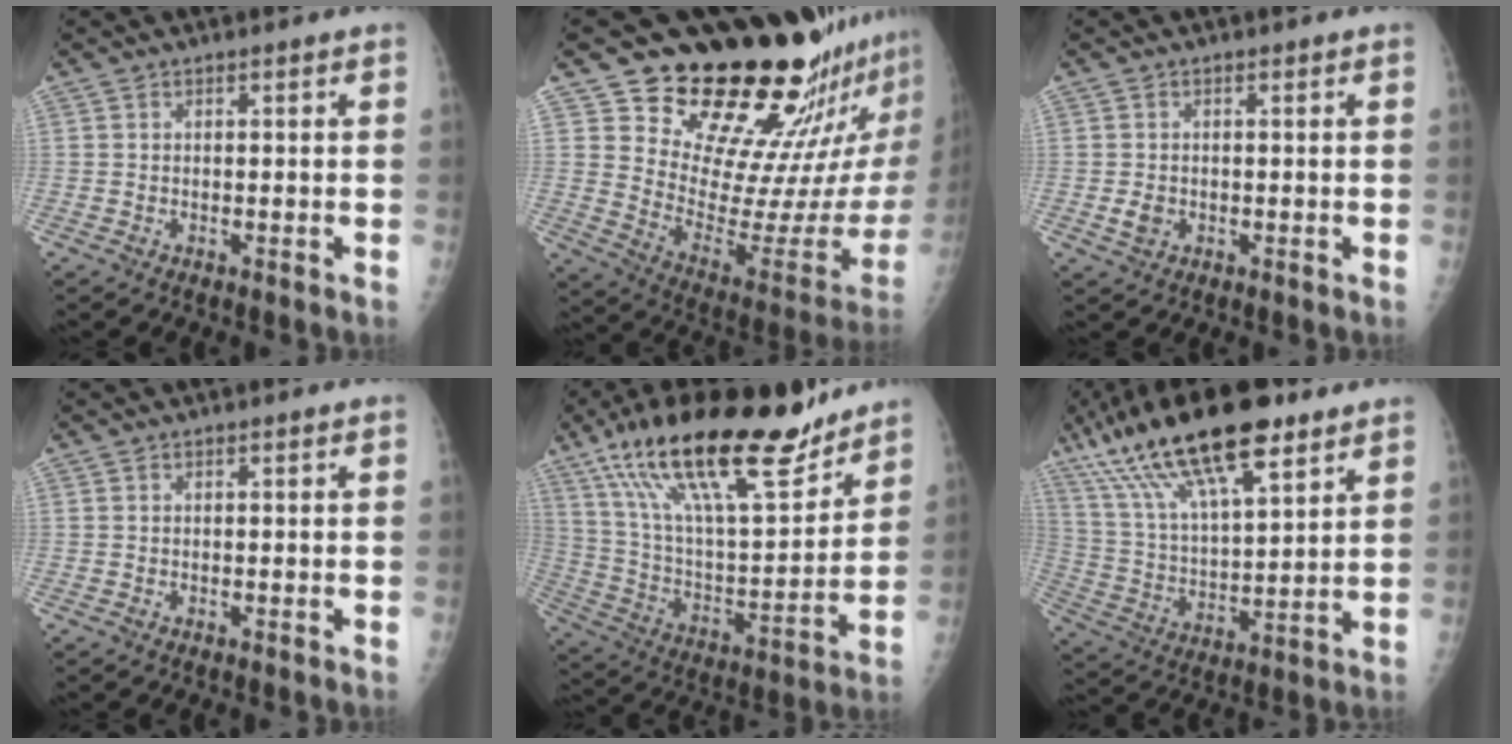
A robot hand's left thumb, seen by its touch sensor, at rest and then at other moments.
{"total": 25.1, "force": [20.1, 7.4, 13.1], "torque": [-0.154, -0.170, 0.288]}
{"total": 2.2, "force": [-0.4, 1.8, 1.2], "torque": [-0.016, 0.000, -0.002]}
{"total": 0.0}
{"total": 27.0, "force": [18.7, 8.4, 17.6], "torque": [-0.270, -0.059, 0.323]}
{"total": 24.0, "force": [14.7, 7.9, 17.2], "torque": [-0.307, -0.026, 0.265]}